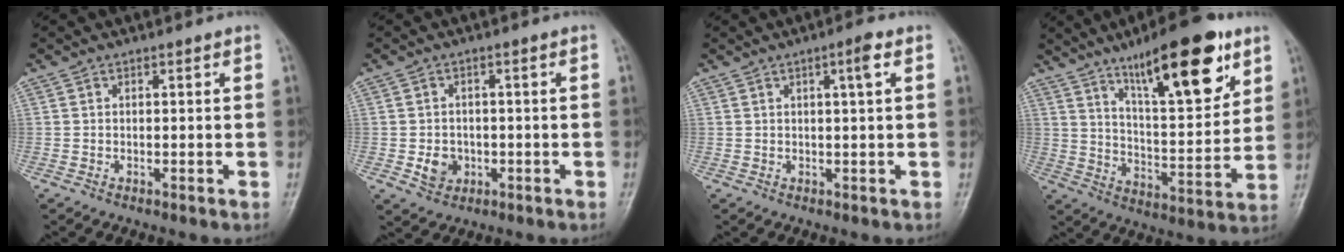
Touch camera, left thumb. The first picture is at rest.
{"total": 4.1, "force": [-1.0, 3.5, 1.9], "torque": [-0.018, 0.004, -0.012]}
{"total": 3.1, "force": [1.1, 0.1, 2.9], "torque": [-0.048, 0.001, 0.018]}
{"total": 19.5, "force": [11.5, 5.9, 14.7], "torque": [-0.190, -0.057, 0.188]}